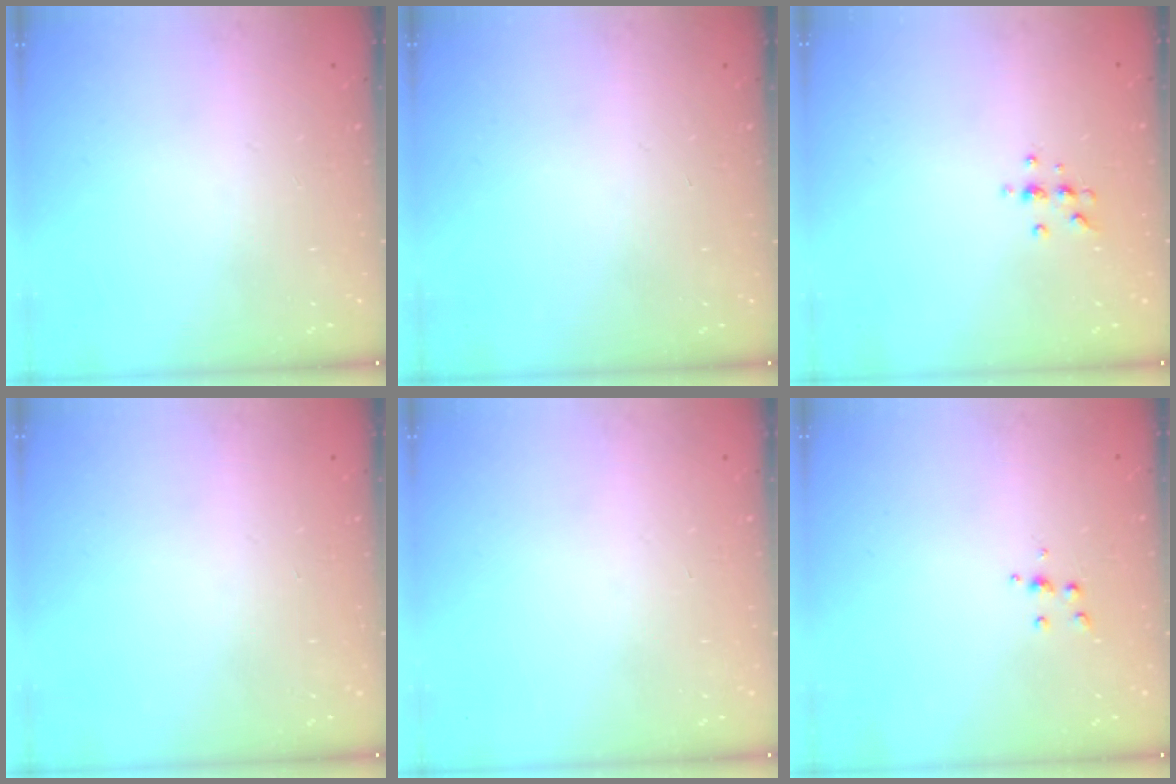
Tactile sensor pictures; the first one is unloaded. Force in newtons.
{"total": 0.0}
{"total": 5.7, "press": 5.5, "slide": 1.6}
{"total": 0.6, "press": 0.0, "slide": 0.6}
{"total": 0.0}
{"total": 5.0, "press": 4.9, "slide": 0.8}